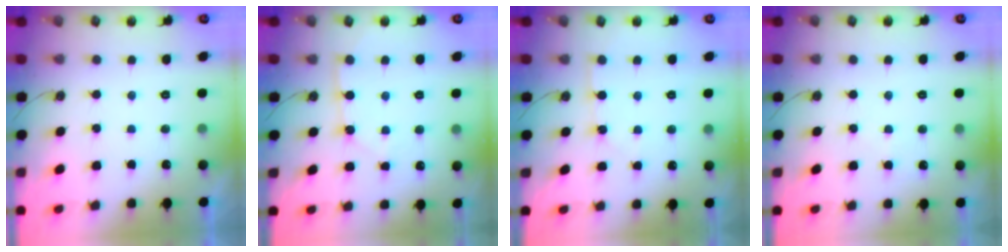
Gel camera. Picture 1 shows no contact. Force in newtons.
{"total": 4.8, "press": 4.8, "slide": 0.4}
{"total": 3.8, "press": 3.7, "slide": 0.5}
{"total": 2.8, "press": 2.8, "slide": 0.5}